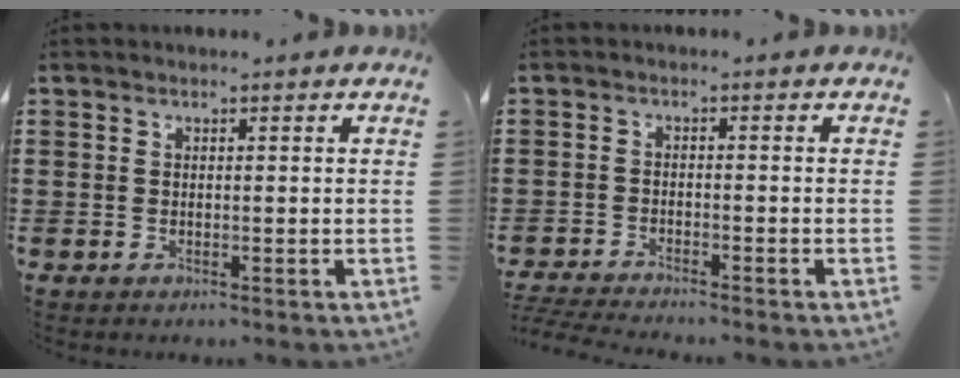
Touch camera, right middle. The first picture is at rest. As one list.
[{"total": 3.1, "force": [-3.0, -0.1, 0.5], "torque": [-0.025, -0.008, -0.066]}]